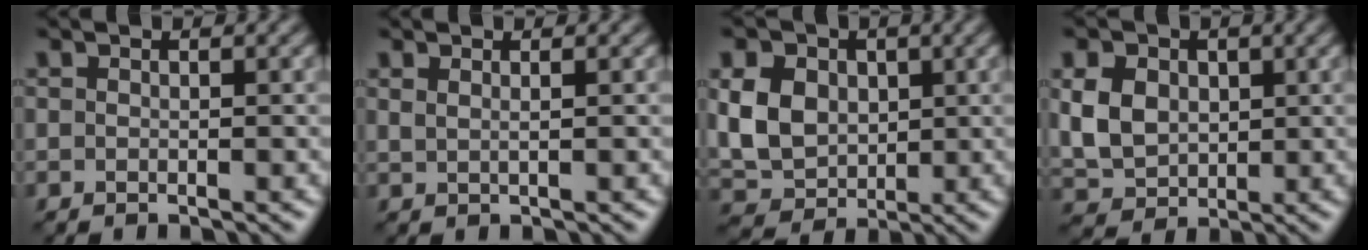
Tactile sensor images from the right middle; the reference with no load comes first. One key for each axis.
{"total": 1.2, "fx": 0.6, "fy": 0.5, "fz": 0.8, "tx": -0.009, "ty": -0.003, "tz": 0.006}
{"total": 6.4, "fx": 1.0, "fy": 5.0, "fz": 3.8, "tx": -0.086, "ty": 0.002, "tz": 0.015}
{"total": 5.3, "fx": 0.8, "fy": 4.1, "fz": 3.2, "tx": -0.076, "ty": -0.001, "tz": 0.014}